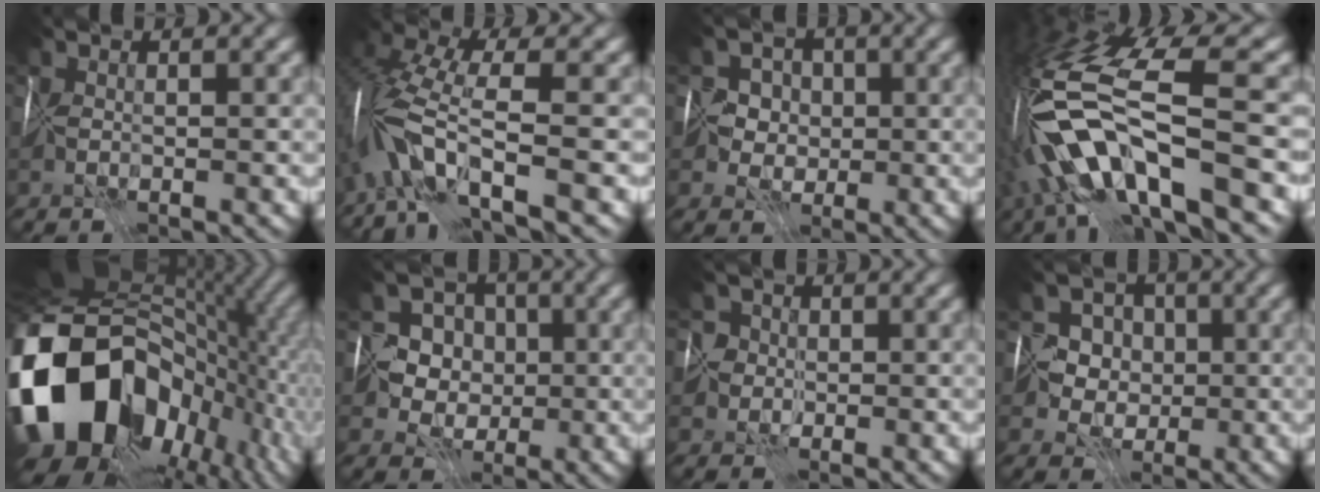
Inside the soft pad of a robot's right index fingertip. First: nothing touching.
{"total": 7.8, "force": [-3.0, 2.2, 6.9], "torque": [-0.137, 0.017, -0.070]}
{"total": 3.2, "force": [0.4, 3.1, 0.7], "torque": [0.014, 0.014, -0.005]}
{"total": 13.5, "force": [-3.0, 4.7, 12.2], "torque": [-0.254, -0.001, -0.035]}
{"total": 18.5, "force": [-4.2, 14.2, 11.0], "torque": [-0.256, -0.002, -0.073]}
{"total": 6.8, "force": [0.1, 6.4, 2.4], "torque": [-0.023, 0.024, -0.027]}
{"total": 3.8, "force": [0.0, 3.6, 1.2], "torque": [-0.002, 0.026, -0.027]}
{"total": 5.0, "force": [0.4, 4.7, 1.6], "torque": [0.000, 0.017, -0.021]}